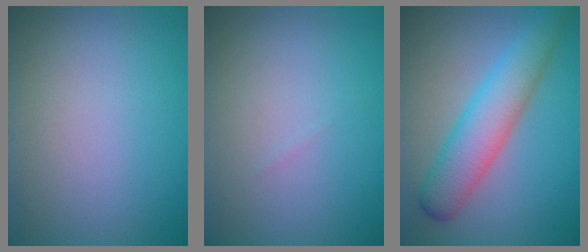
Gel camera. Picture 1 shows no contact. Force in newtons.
{"total": 0.0}
{"total": 5.8, "press": 5.8, "slide": 0.1}